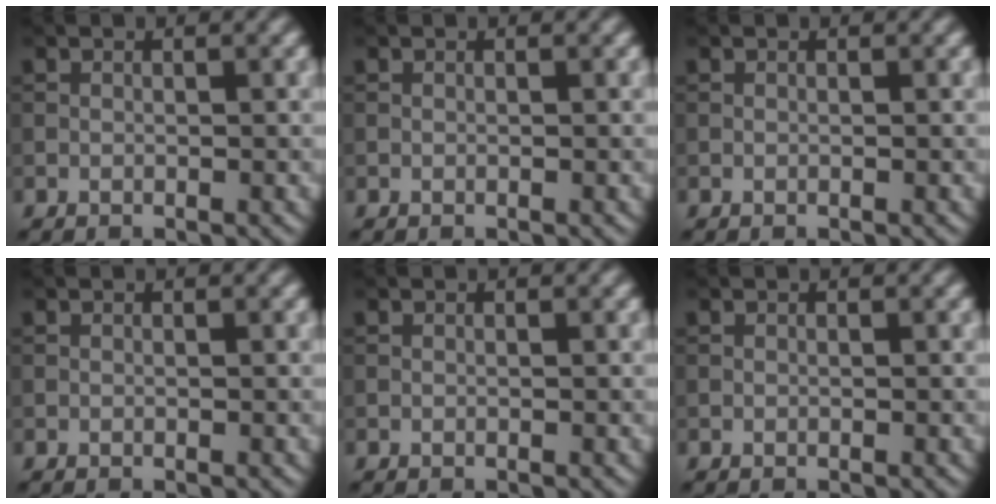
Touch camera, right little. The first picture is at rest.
{"total": 0.0}
{"total": 0.0}
{"total": 0.0}
{"total": 0.0}
{"total": 0.0}